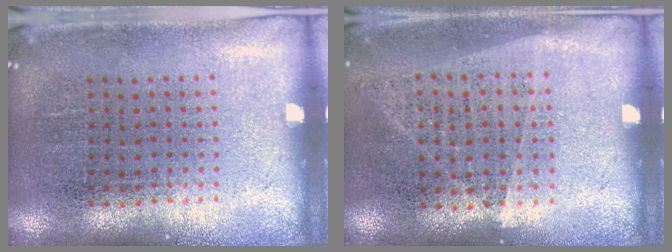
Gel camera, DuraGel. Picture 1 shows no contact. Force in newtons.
{"total": 1.0, "press": 0.9, "slide": 0.5}